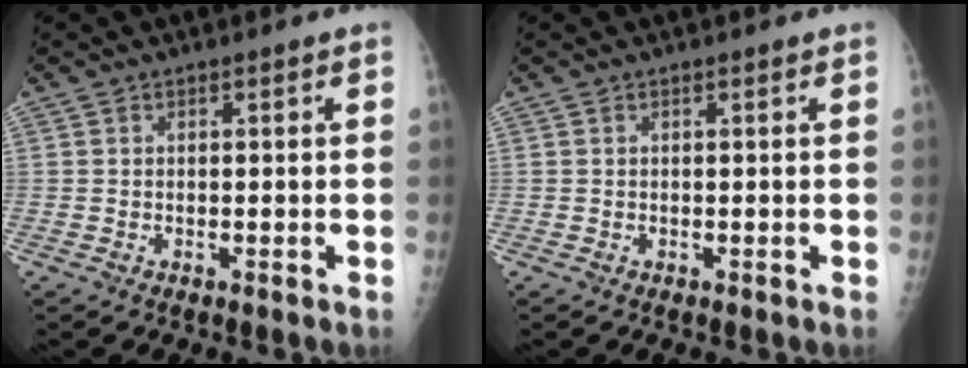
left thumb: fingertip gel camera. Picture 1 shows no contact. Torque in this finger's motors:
{"motor_torque": [-0.03, 0.00, -0.03, -0.03, 0.00]}